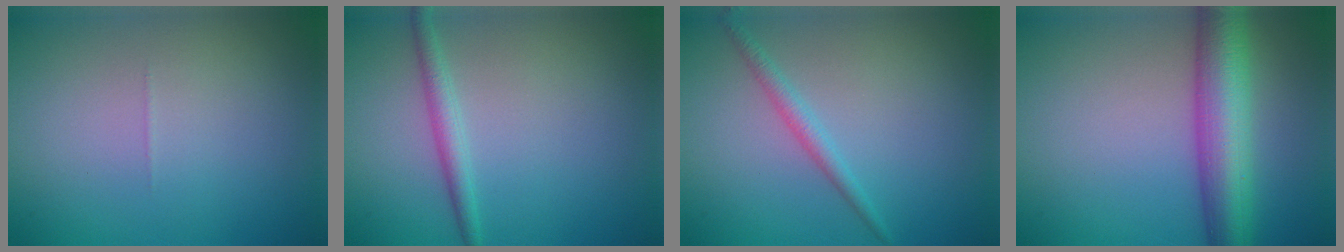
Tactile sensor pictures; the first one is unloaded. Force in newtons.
{"total": 1.9, "press": 1.9, "slide": 0.1}
{"total": 1.6, "press": 1.6, "slide": 0.1}
{"total": 7.7, "press": 7.7, "slide": 0.2}